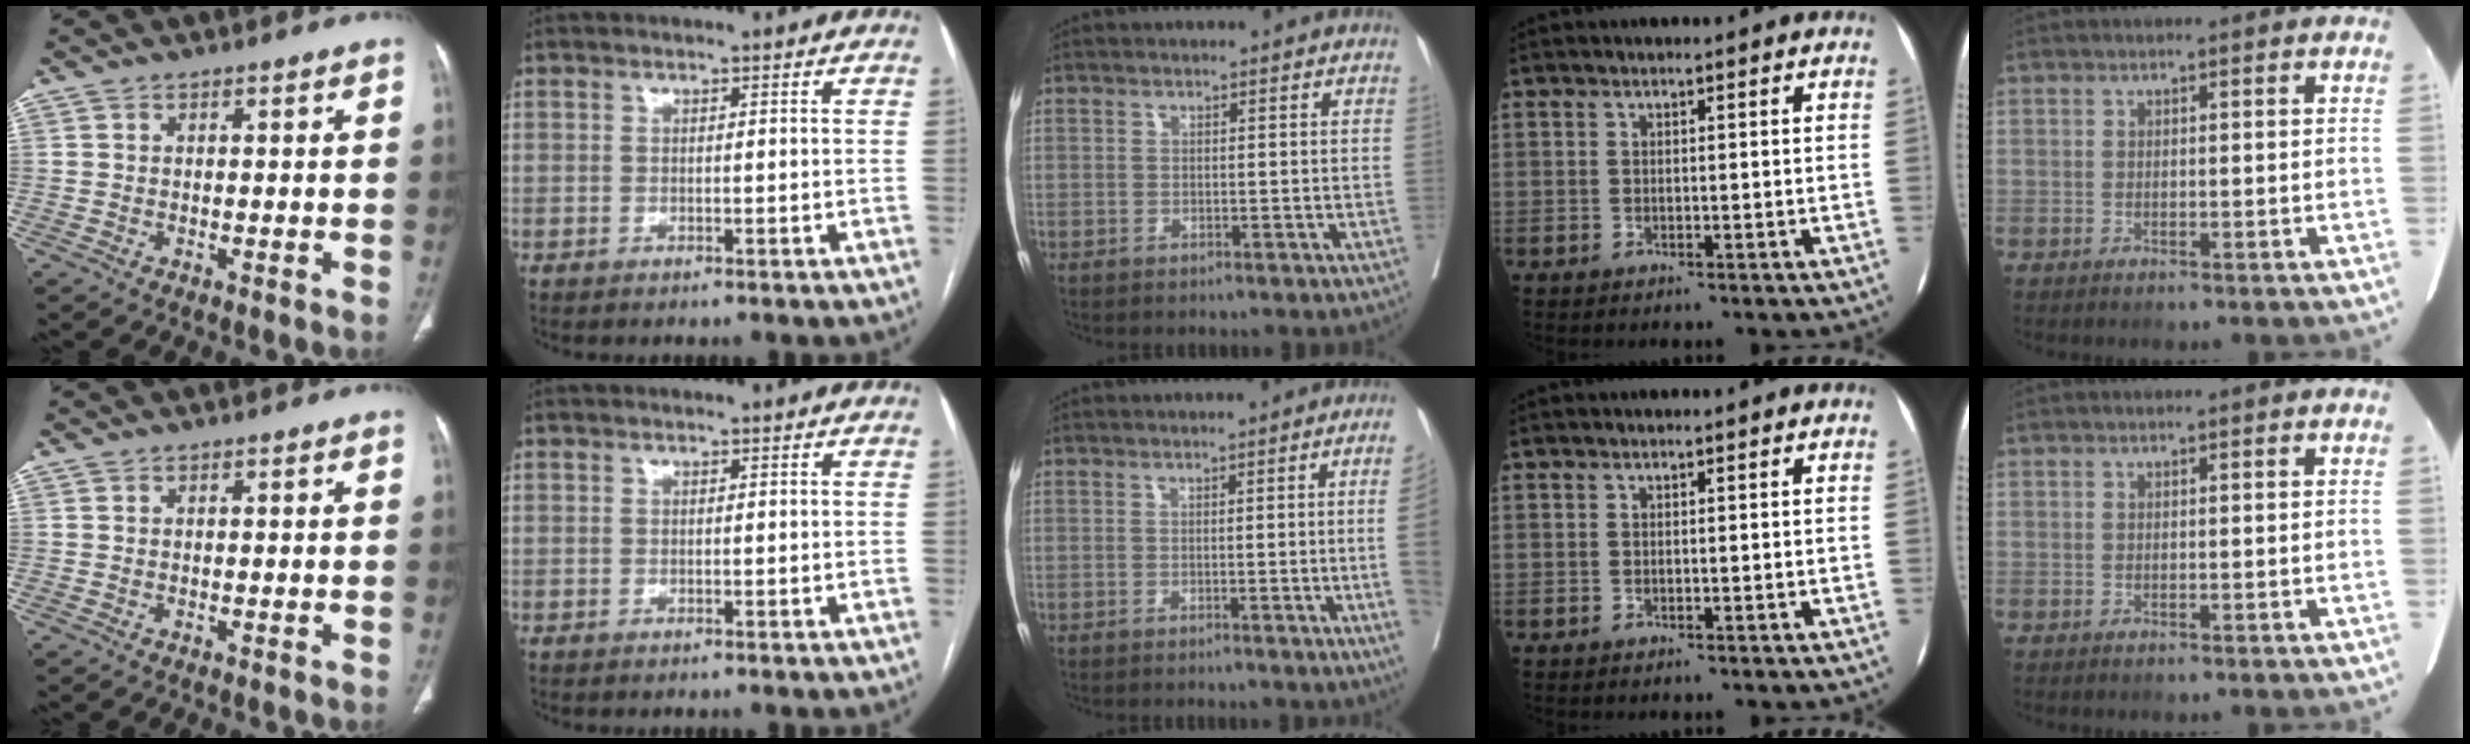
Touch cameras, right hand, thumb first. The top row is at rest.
{"middle": {"total": 8.3, "force": [-1.2, -2.6, 7.8], "torque": [-0.085, -0.019, -0.013]}}